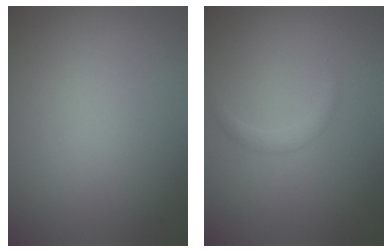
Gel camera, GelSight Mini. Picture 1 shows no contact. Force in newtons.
{"total": 1.0, "press": 1.0, "slide": 0.2}